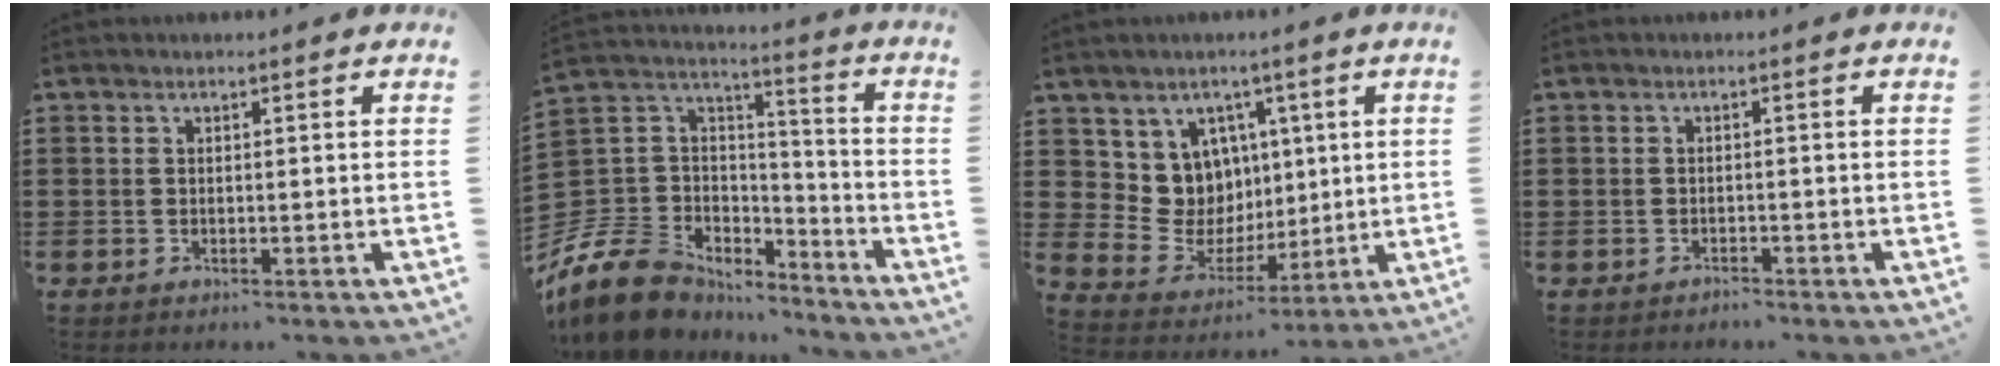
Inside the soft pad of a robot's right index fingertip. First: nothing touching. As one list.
[{"total": 11.7, "force": [-8.3, 7.7, 3.0], "torque": [-0.110, 0.017, -0.161]}, {"total": 8.5, "force": [2.7, 7.9, 1.6], "torque": [-0.070, -0.031, 0.057]}, {"total": 0.9, "force": [-0.9, 0.1, -0.2], "torque": [0.000, 0.004, -0.022]}]